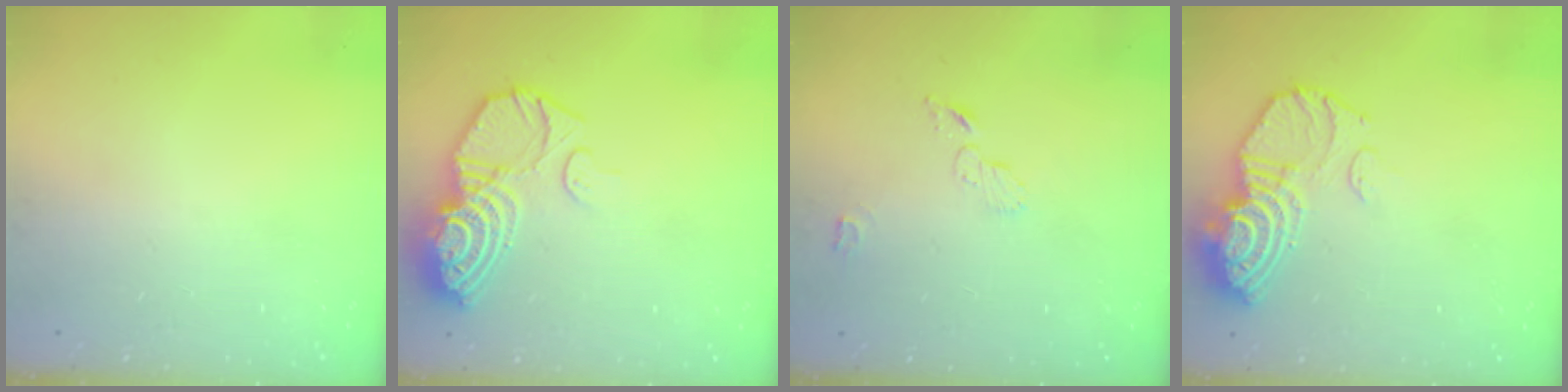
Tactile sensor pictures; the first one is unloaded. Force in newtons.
{"total": 13.5, "press": 13.5, "slide": 1.1}
{"total": 4.9, "press": 4.8, "slide": 0.6}
{"total": 13.5, "press": 13.4, "slide": 1.4}